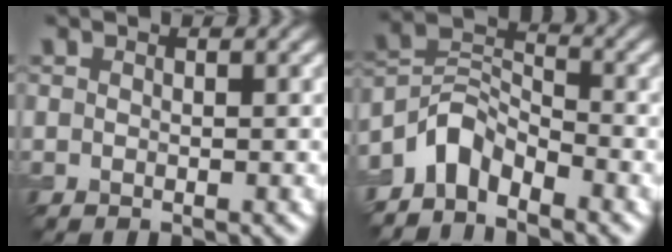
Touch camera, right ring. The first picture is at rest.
{"total": 4.4, "force": [-3.3, 2.2, 1.8], "torque": [-0.030, 0.009, -0.075]}